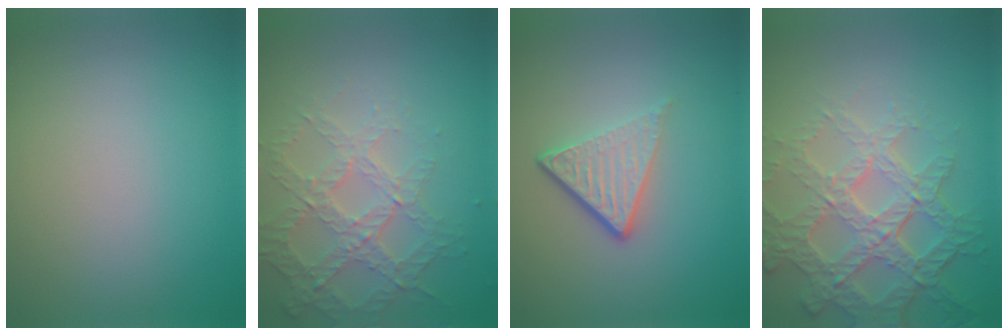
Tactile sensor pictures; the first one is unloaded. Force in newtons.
{"total": 3.7, "press": 3.4, "slide": 1.4}
{"total": 4.1, "press": 2.6, "slide": 3.2}
{"total": 7.0, "press": 5.1, "slide": 4.8}